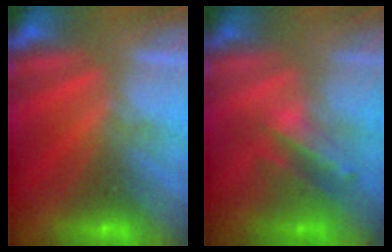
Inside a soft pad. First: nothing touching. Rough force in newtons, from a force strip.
{"total": 2.4}